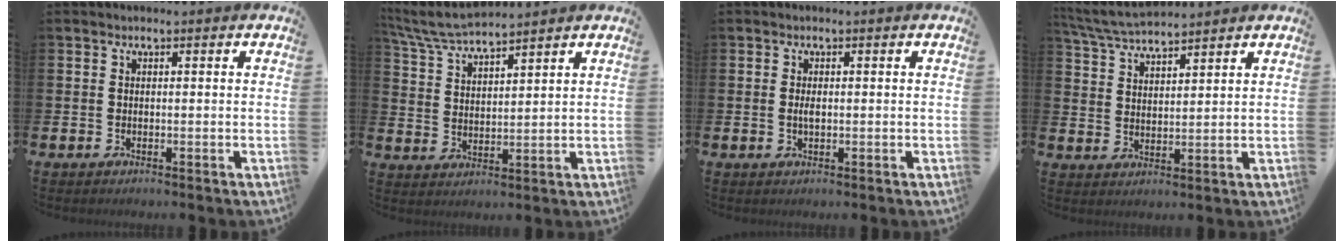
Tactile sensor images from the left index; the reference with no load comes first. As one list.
[{"total": 6.1, "force": [5.8, 0.5, 1.8], "torque": [-0.062, -0.023, 0.106]}, {"total": 1.3, "force": [0.0, 0.5, 1.2], "torque": [-0.024, 0.004, -0.002]}, {"total": 5.1, "force": [5.0, 0.4, 1.2], "torque": [-0.046, -0.021, 0.091]}]